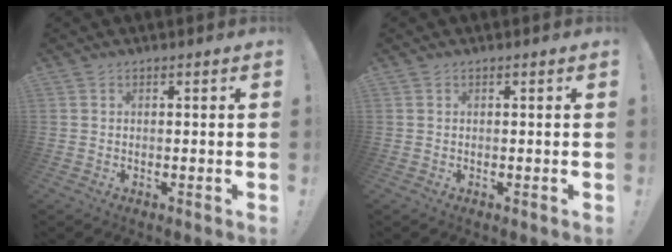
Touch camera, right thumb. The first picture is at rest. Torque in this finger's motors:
{"motor_torque": [-0.07, 0.13, -0.14, 0.06, 0.03]}